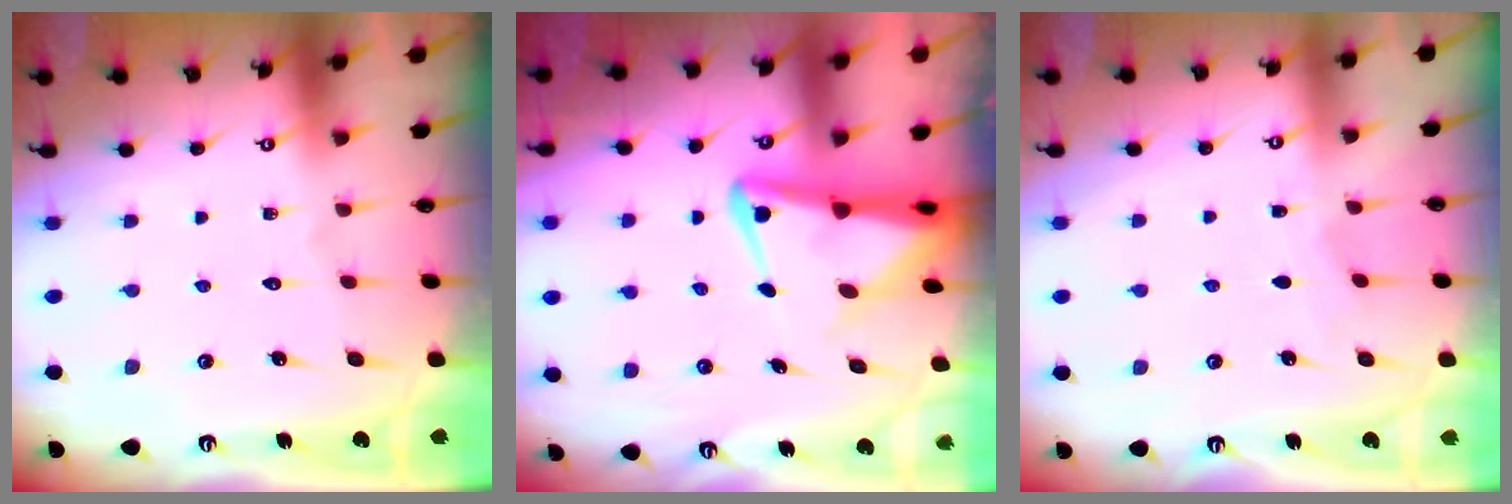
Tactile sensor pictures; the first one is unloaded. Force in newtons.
{"total": 5.5, "press": 5.4, "slide": 1.3}
{"total": 2.7, "press": 2.6, "slide": 0.4}